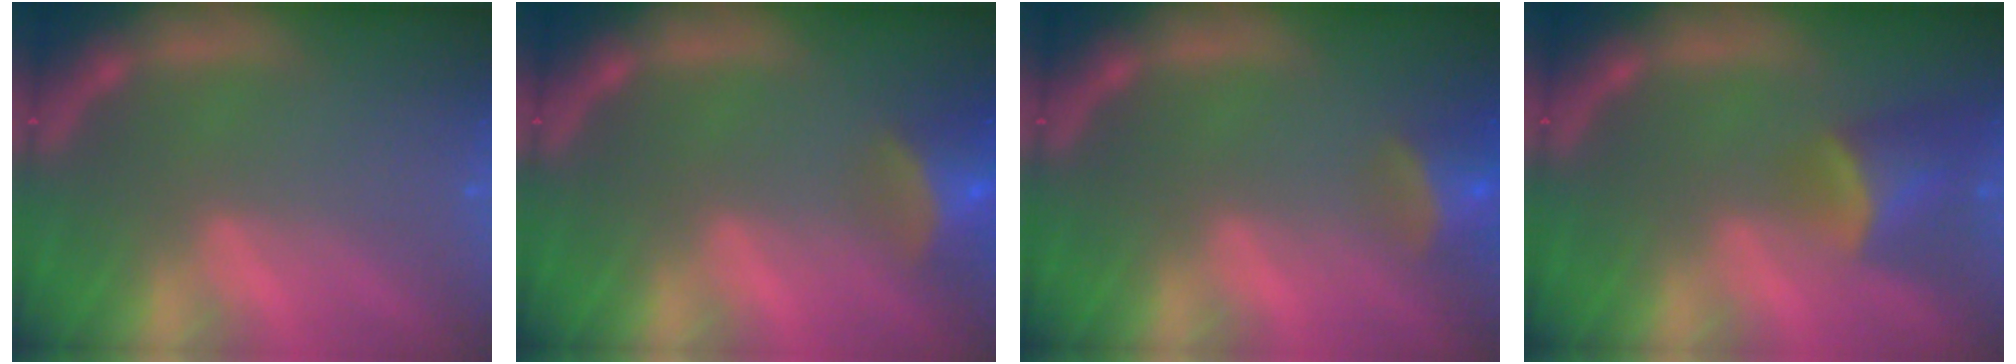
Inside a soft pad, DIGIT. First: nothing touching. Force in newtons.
{"total": 5.5}
{"total": 4.5}
{"total": 4.4}